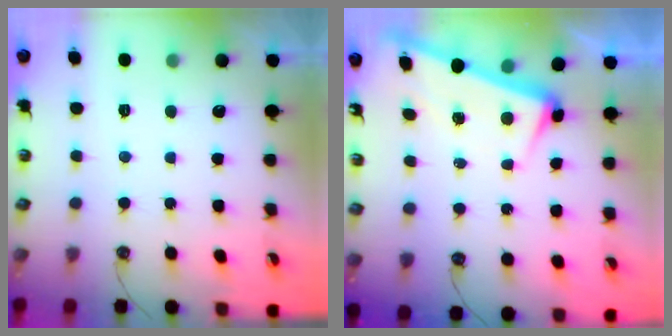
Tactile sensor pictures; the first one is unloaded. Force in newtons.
{"total": 3.1, "press": 3.0, "slide": 0.9}